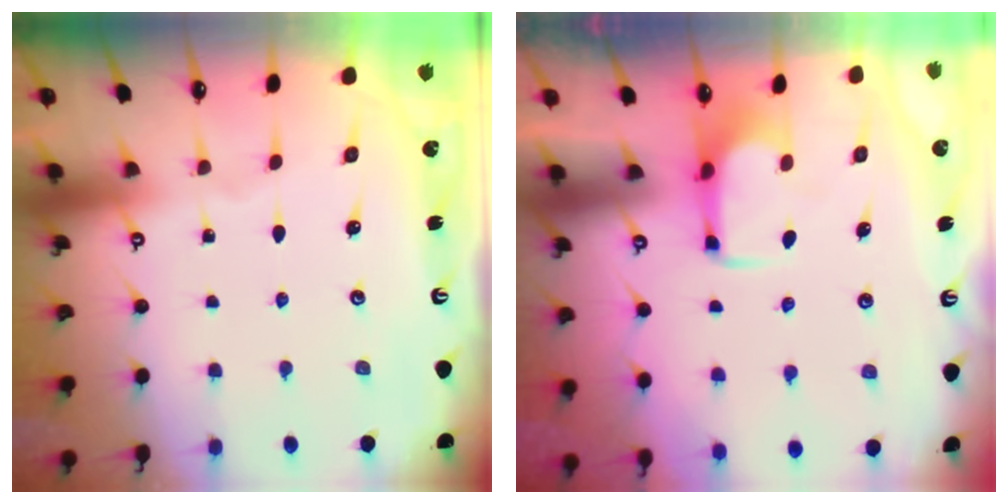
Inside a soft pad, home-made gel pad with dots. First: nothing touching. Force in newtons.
{"total": 2.0, "press": 2.0, "slide": 0.3}